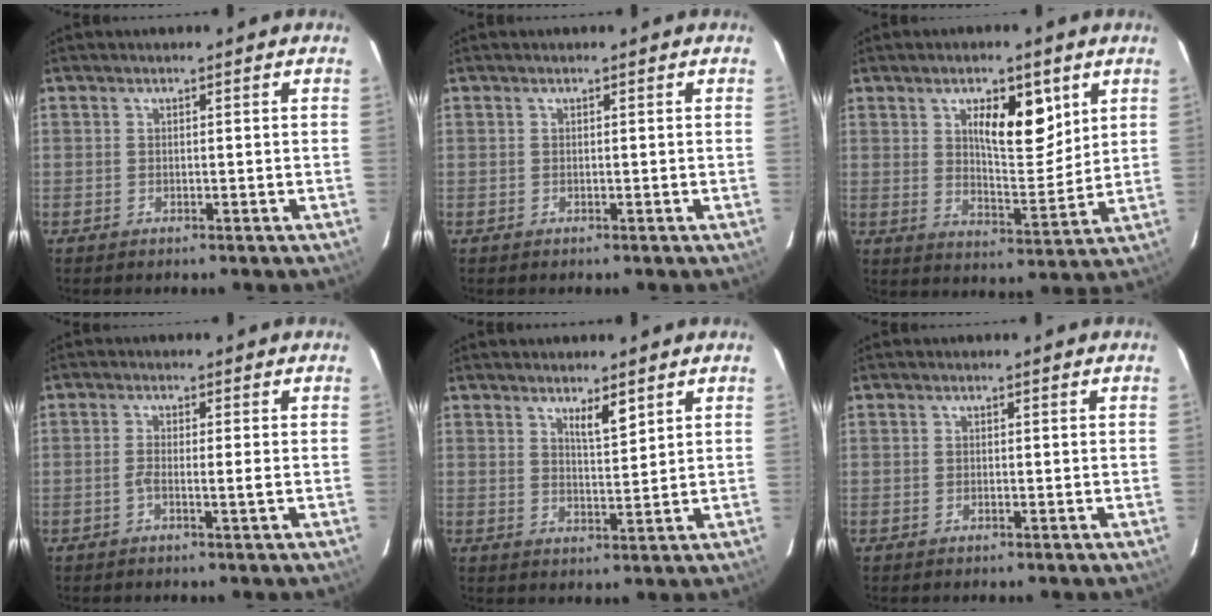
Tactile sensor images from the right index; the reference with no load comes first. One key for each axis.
{"total": 0.0}
{"total": 9.6, "fx": 4.3, "fy": 3.4, "fz": 7.8, "tx": -0.123, "ty": -0.002, "tz": 0.075}
{"total": 2.3, "fx": -0.6, "fy": 0.0, "fz": 2.2, "tx": -0.039, "ty": 0.001, "tz": -0.013}
{"total": 3.5, "fx": 2.4, "fy": 0.5, "fz": 2.5, "tx": -0.044, "ty": -0.007, "tz": 0.044}
{"total": 0.0}